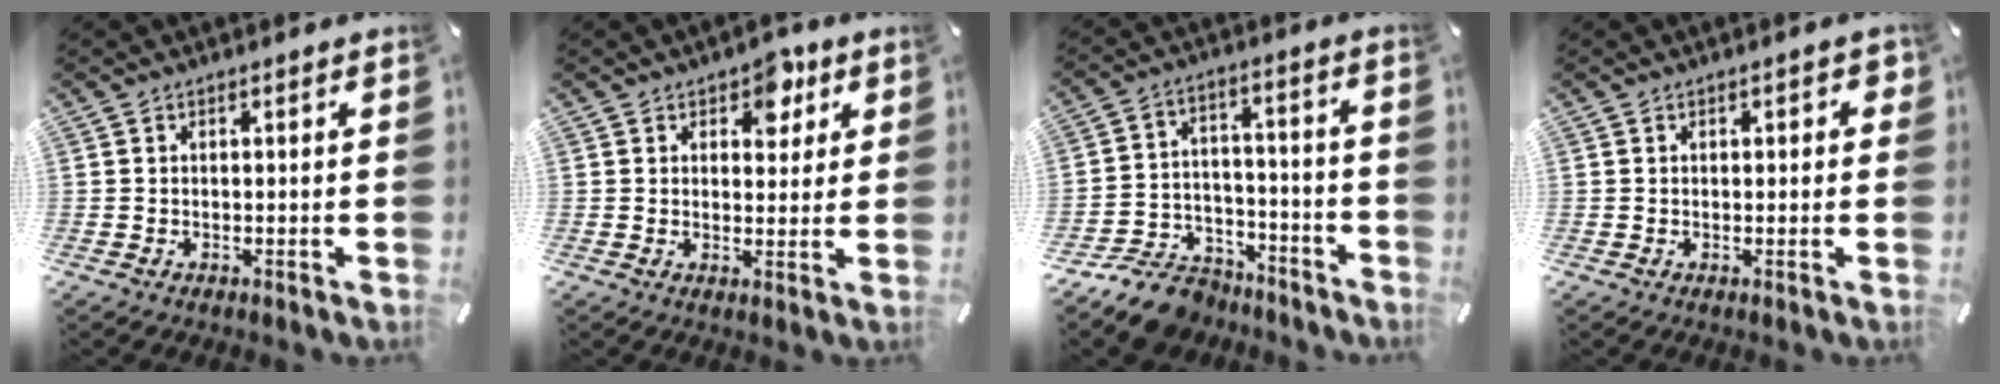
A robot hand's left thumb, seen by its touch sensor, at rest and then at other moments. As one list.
[{"total": 6.5, "force": [3.5, 4.3, 3.3], "torque": [-0.020, -0.009, 0.055]}, {"total": 11.4, "force": [-9.0, 6.2, 3.0], "torque": [-0.037, 0.066, -0.162]}, {"total": 1.6, "force": [0.0, 1.0, 1.3], "torque": [-0.017, 0.003, -0.003]}]